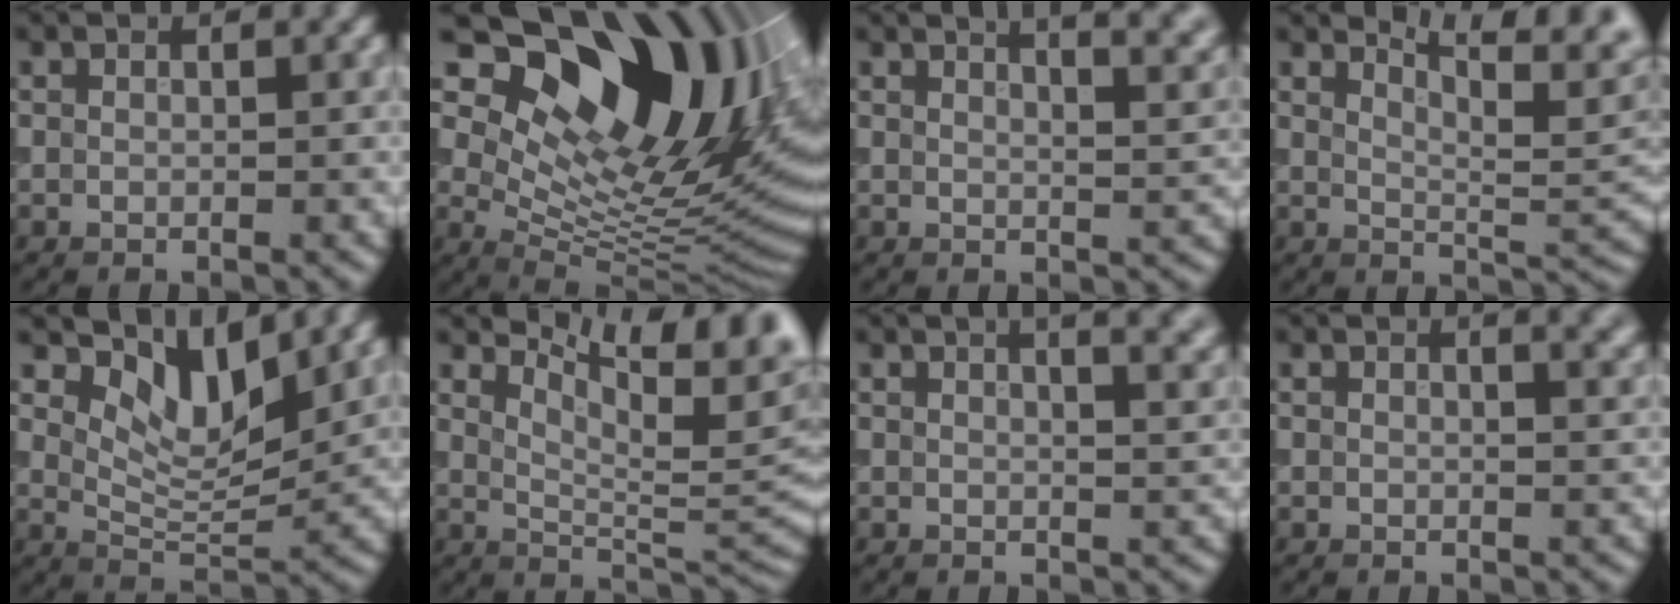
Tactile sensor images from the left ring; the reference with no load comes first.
{"total": 17.5, "force": [8.4, 8.6, 12.8], "torque": [-0.189, 0.024, 0.147]}
{"total": 9.5, "force": [6.1, 3.9, 6.2], "torque": [-0.016, 0.049, 0.039]}
{"total": 6.2, "force": [3.8, 1.8, 4.6], "torque": [-0.058, 0.008, 0.060]}
{"total": 5.9, "force": [3.6, 2.5, 4.0], "torque": [-0.074, -0.006, 0.060]}
{"total": 9.1, "force": [5.4, 2.9, 6.6], "torque": [-0.087, 0.007, 0.083]}
{"total": 8.2, "force": [4.5, 3.9, 5.6], "torque": [-0.010, 0.056, 0.025]}
{"total": 3.5, "force": [2.1, 1.6, 2.3], "torque": [0.001, 0.017, 0.008]}